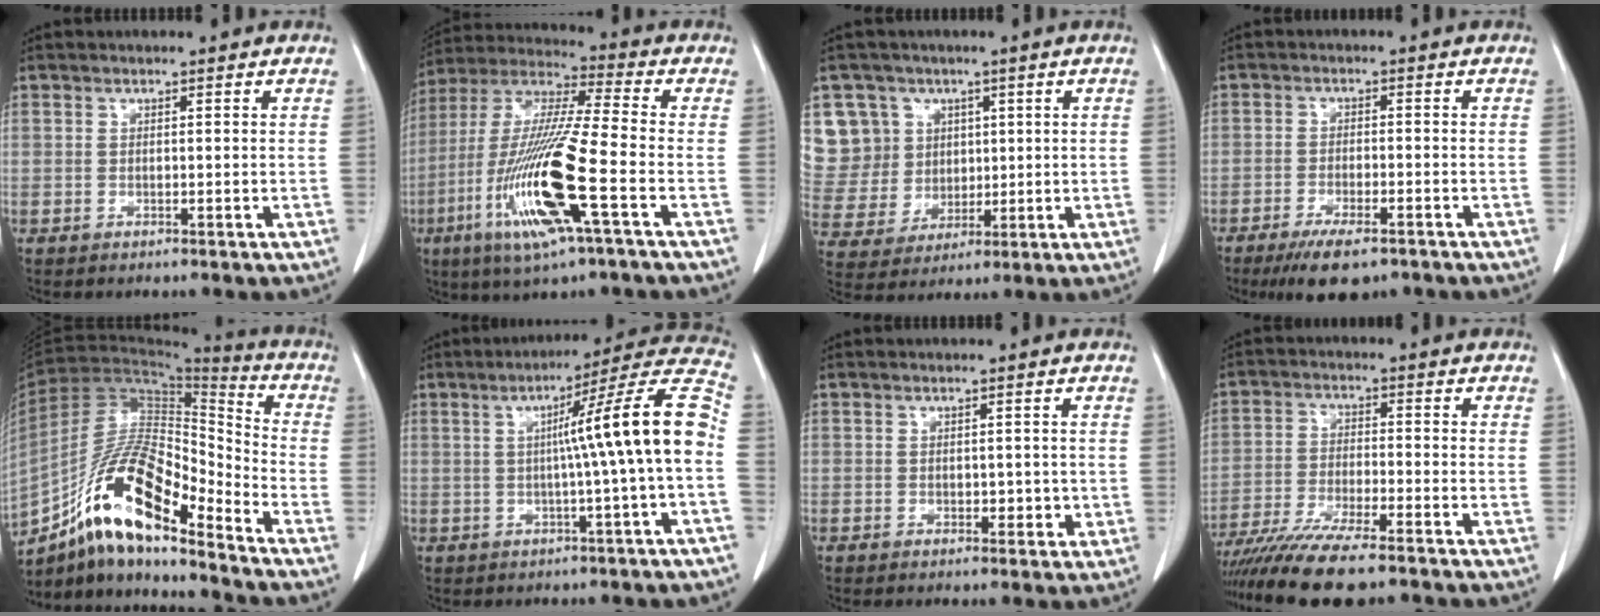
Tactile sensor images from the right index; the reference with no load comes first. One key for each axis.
{"total": 18.2, "fx": -6.2, "fy": 0.7, "fz": 17.1, "tx": -0.364, "ty": -0.023, "tz": -0.120}
{"total": 11.4, "fx": 4.5, "fy": 10.4, "fz": 1.2, "tx": -0.055, "ty": 0.044, "tz": 0.108}
{"total": 7.7, "fx": -5.5, "fy": 2.0, "fz": 4.9, "tx": -0.081, "ty": -0.013, "tz": -0.086}
{"total": 18.2, "fx": -11.7, "fy": 3.8, "fz": 13.4, "tx": -0.252, "ty": 0.006, "tz": -0.209}
{"total": 14.0, "fx": -0.2, "fy": -1.5, "fz": 13.9, "tx": -0.187, "ty": 0.030, "tz": -0.007}
{"total": 2.0, "fx": -0.1, "fy": 1.4, "fz": 1.4, "tx": -0.015, "ty": 0.004, "tz": 0.004}
{"total": 14.0, "fx": -11.4, "fy": 1.2, "fz": 7.9, "tx": -0.142, "ty": -0.034, "tz": -0.191}